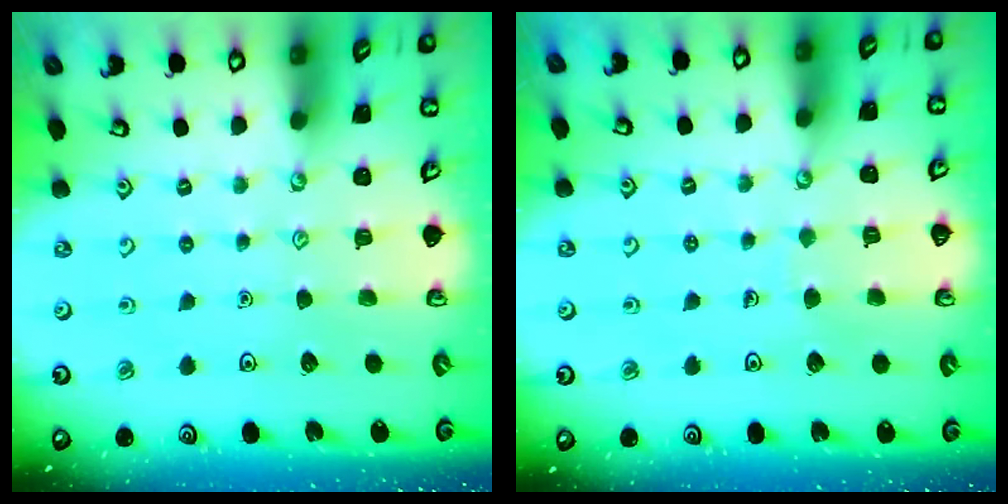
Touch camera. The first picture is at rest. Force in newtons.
{"total": 2.3, "press": 2.3, "slide": 0.1}